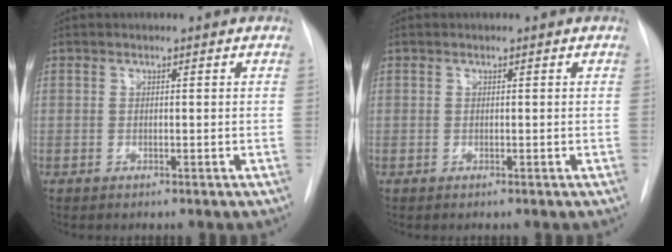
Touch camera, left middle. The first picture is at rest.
{"total": 0.0}